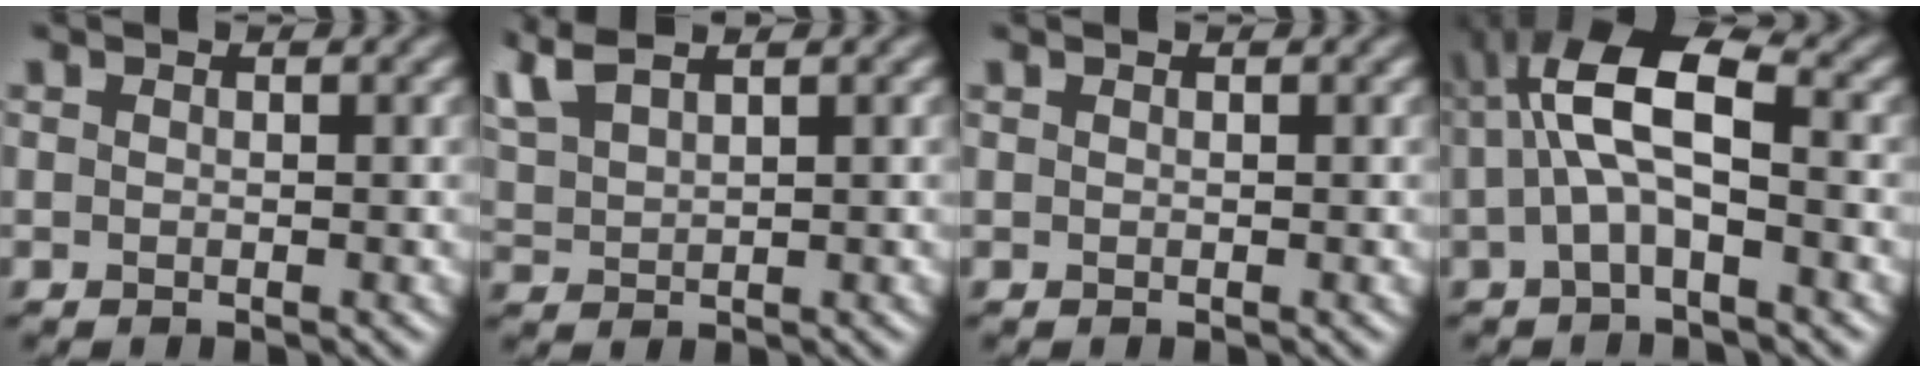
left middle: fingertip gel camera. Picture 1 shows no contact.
{"total": 4.3, "force": [3.4, 1.1, 2.3], "torque": [-0.071, 0.022, 0.072]}
{"total": 0.0}
{"total": 5.9, "force": [0.4, 2.3, 5.5], "torque": [-0.106, 0.027, -0.004]}